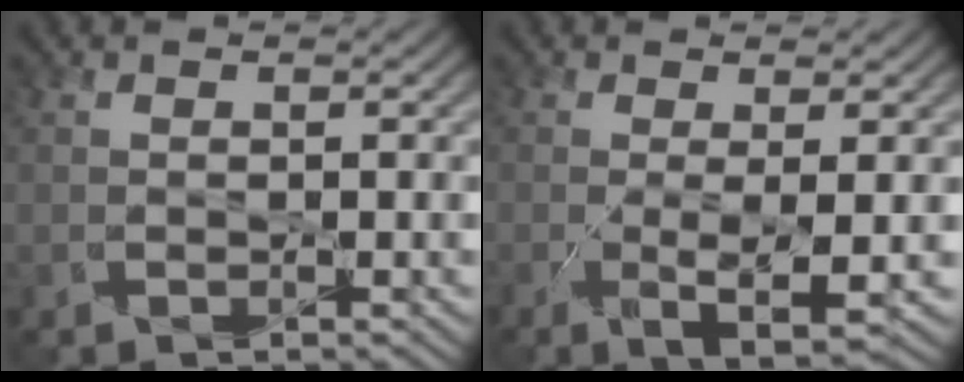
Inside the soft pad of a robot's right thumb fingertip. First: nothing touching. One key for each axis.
{"total": 4.3, "fx": -0.9, "fy": 0.8, "fz": 4.1, "tx": -0.080, "ty": -0.006, "tz": -0.011}